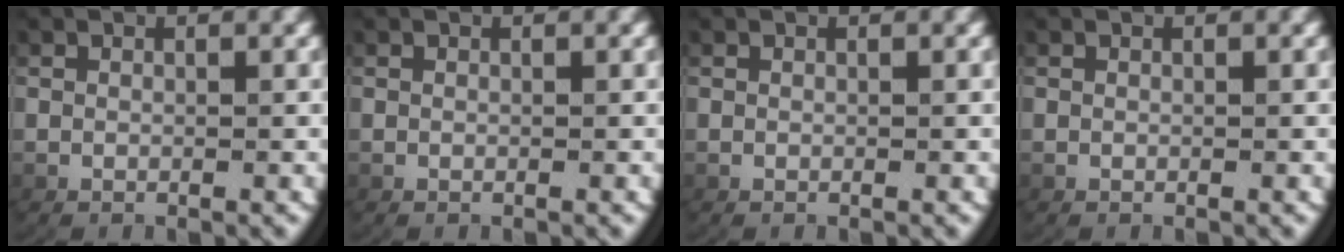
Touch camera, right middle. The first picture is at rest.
{"total": 0.0}
{"total": 0.0}
{"total": 0.0}